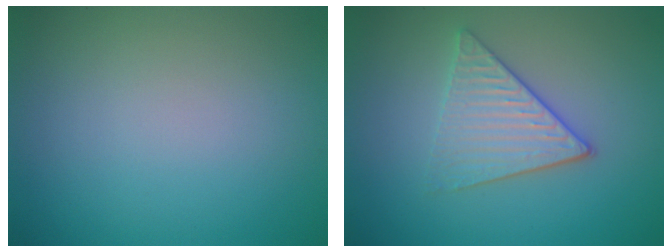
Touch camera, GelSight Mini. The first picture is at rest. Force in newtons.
{"total": 3.5, "press": 3.1, "slide": 1.7}